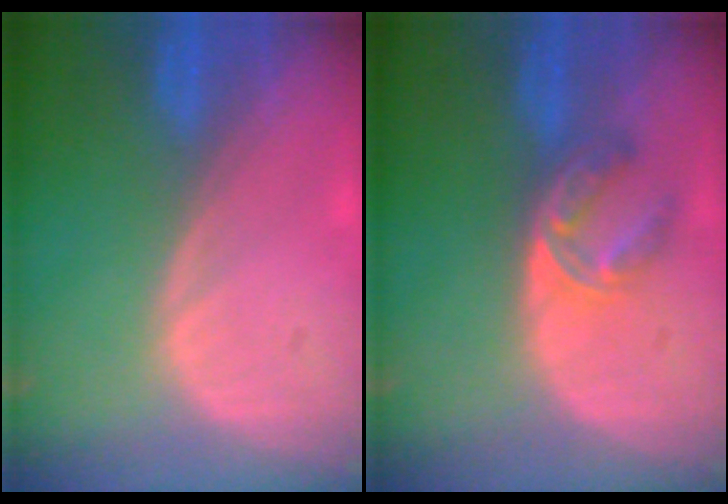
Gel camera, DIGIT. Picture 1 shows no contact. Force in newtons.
{"total": 5.7, "press": 4.7, "slide": 3.2}